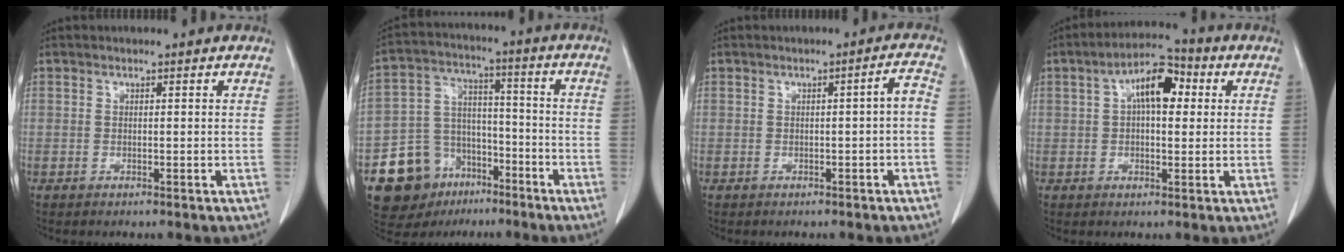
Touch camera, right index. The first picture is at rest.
{"total": 13.4, "force": [-7.7, 10.1, 4.2], "torque": [-0.084, 0.055, -0.122]}
{"total": 2.5, "force": [-0.8, 0.2, 2.4], "torque": [-0.029, 0.009, -0.014]}
{"total": 8.5, "force": [2.1, 3.6, 7.4], "torque": [-0.125, 0.030, 0.027]}